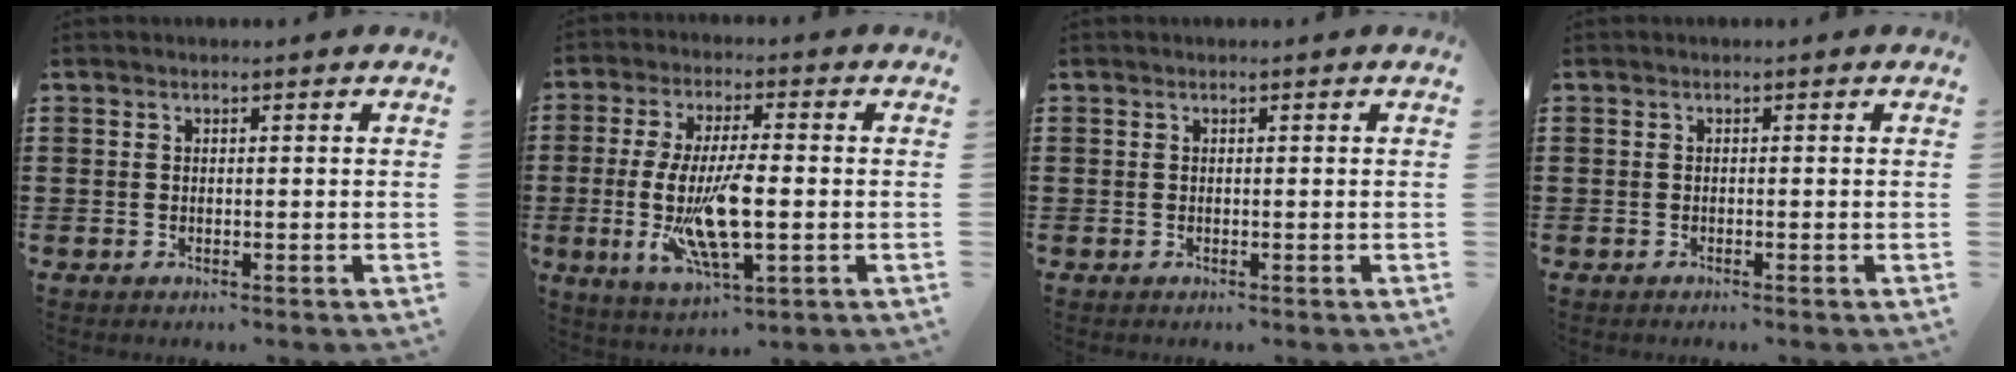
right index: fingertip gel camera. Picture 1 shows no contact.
{"total": 10.8, "force": [-1.7, 3.5, 10.1], "torque": [-0.209, -0.014, -0.031]}
{"total": 0.0}
{"total": 0.0}